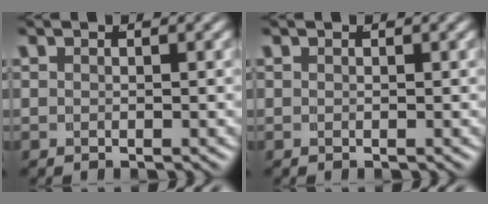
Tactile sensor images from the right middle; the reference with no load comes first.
{"total": 0.0}